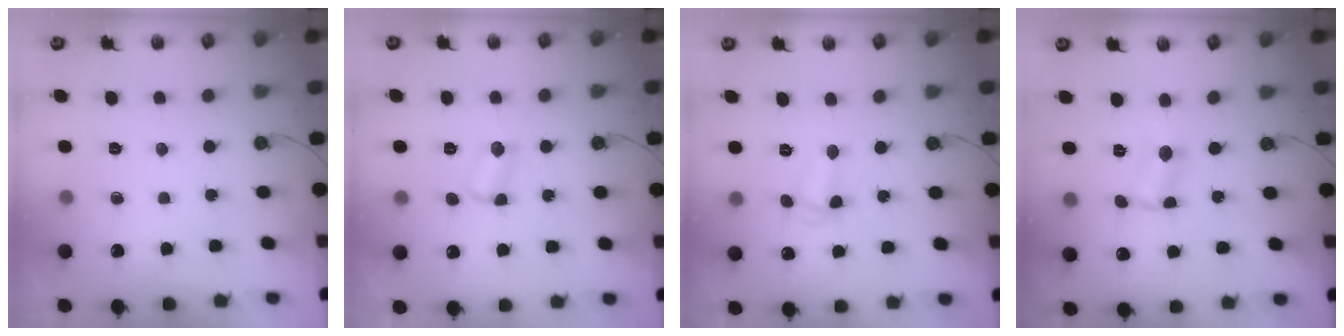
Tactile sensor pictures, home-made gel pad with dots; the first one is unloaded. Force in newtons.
{"total": 2.9, "press": 2.9, "slide": 0.5}
{"total": 2.9, "press": 2.9, "slide": 0.5}
{"total": 2.0, "press": 2.0, "slide": 0.3}